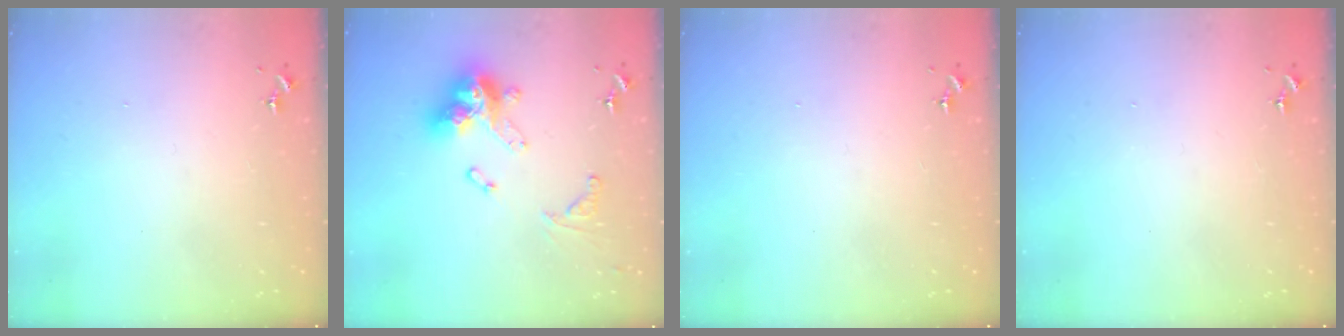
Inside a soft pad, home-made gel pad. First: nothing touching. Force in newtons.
{"total": 18.3, "press": 18.2, "slide": 1.7}
{"total": 0.0}
{"total": 0.0}